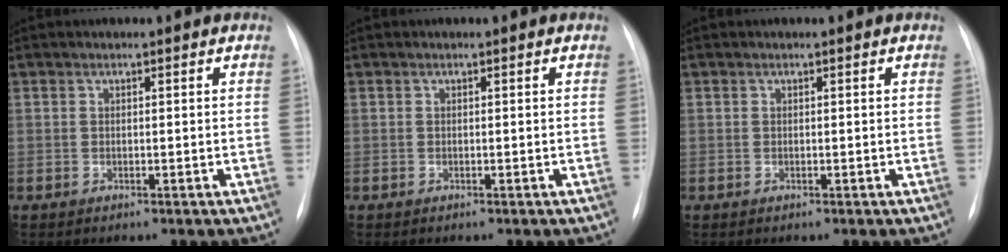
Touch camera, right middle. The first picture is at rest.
{"total": 0.0}
{"total": 0.0}